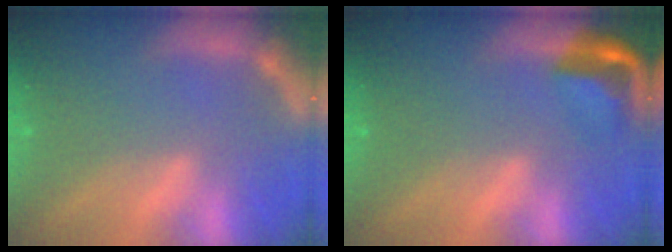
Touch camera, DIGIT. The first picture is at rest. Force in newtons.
{"total": 3.9}